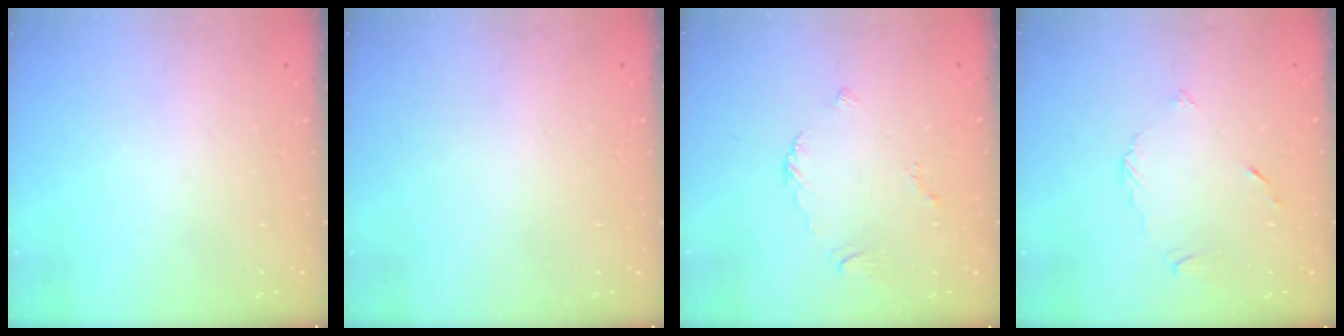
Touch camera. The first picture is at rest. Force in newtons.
{"total": 1.9, "press": 1.9, "slide": 0.1}
{"total": 2.3, "press": 2.3, "slide": 0.5}
{"total": 4.5, "press": 4.5, "slide": 0.6}